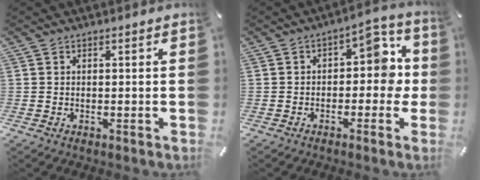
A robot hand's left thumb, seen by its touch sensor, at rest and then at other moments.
{"total": 8.9, "force": [0.8, 5.5, 7.0], "torque": [-0.084, -0.004, 0.007]}